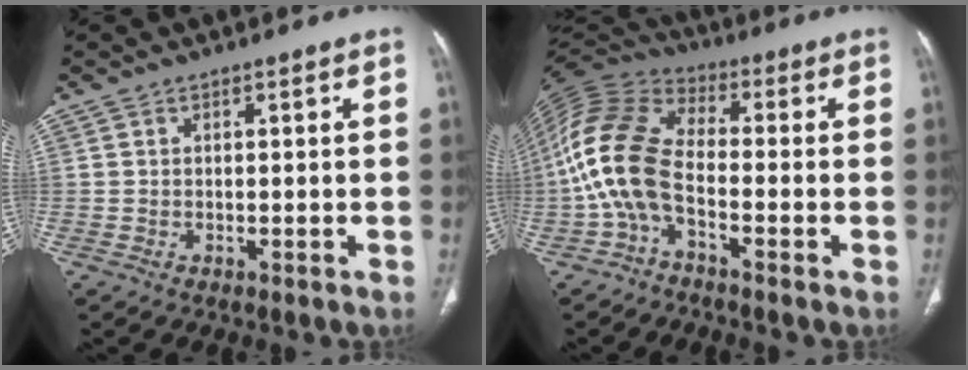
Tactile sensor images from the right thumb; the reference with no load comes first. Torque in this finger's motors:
{"motor_torque": [0.12, 1.15, 1.78, -0.43, 0.50]}